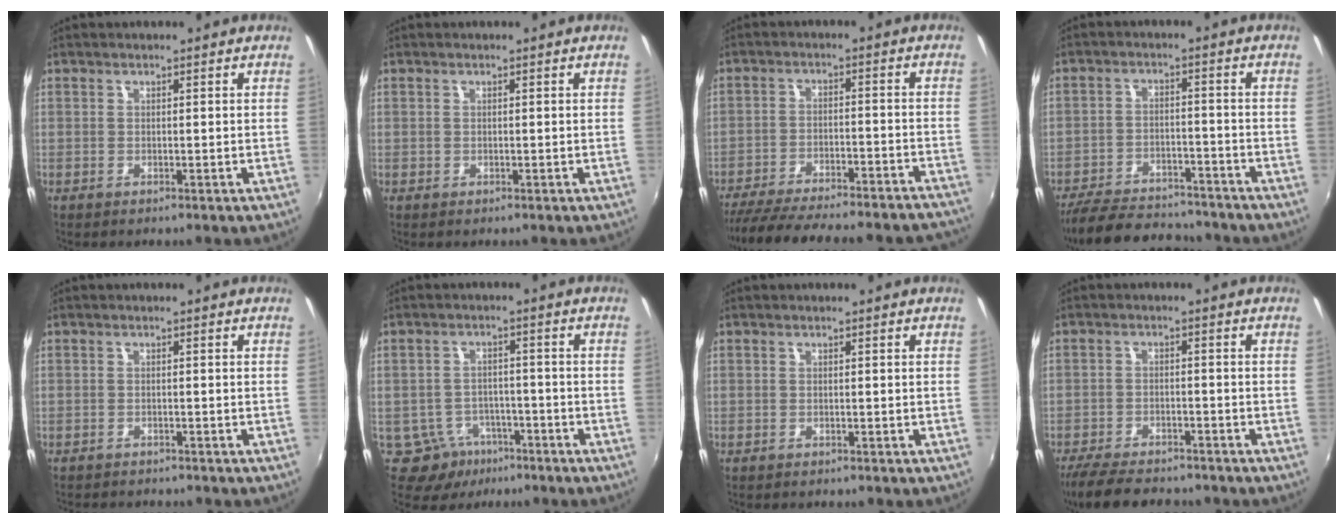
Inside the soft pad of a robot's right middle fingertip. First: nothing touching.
{"total": 0.0}
{"total": 27.6, "force": [-24.3, 5.9, 11.7], "torque": [-0.217, -0.021, -0.323]}
{"total": 16.3, "force": [-14.0, 5.5, 6.1], "torque": [-0.149, 0.000, -0.204]}
{"total": 3.9, "force": [-3.7, 1.0, 0.9], "torque": [-0.030, -0.012, -0.057]}
{"total": 6.3, "force": [-4.2, 4.6, 0.8], "torque": [-0.022, 0.020, -0.057]}
{"total": 1.0, "force": [-0.9, 0.3, 0.1], "torque": [-0.006, -0.003, -0.015]}
{"total": 11.2, "force": [-9.5, 3.7, 4.6], "torque": [-0.118, -0.017, -0.156]}